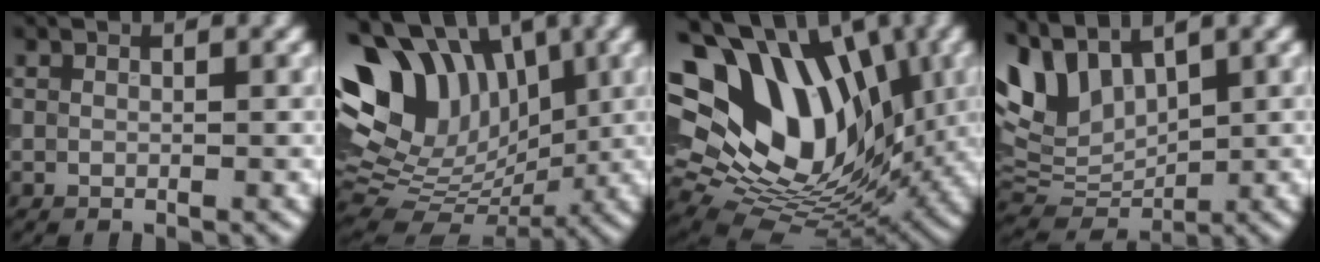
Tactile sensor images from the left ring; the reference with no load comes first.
{"total": 12.7, "force": [4.1, 8.9, 8.1], "torque": [-0.150, 0.021, 0.072]}
{"total": 18.5, "force": [4.0, 13.0, 12.5], "torque": [-0.216, 0.006, 0.087]}
{"total": 6.4, "force": [3.4, 3.7, 4.0], "torque": [-0.091, -0.001, 0.065]}